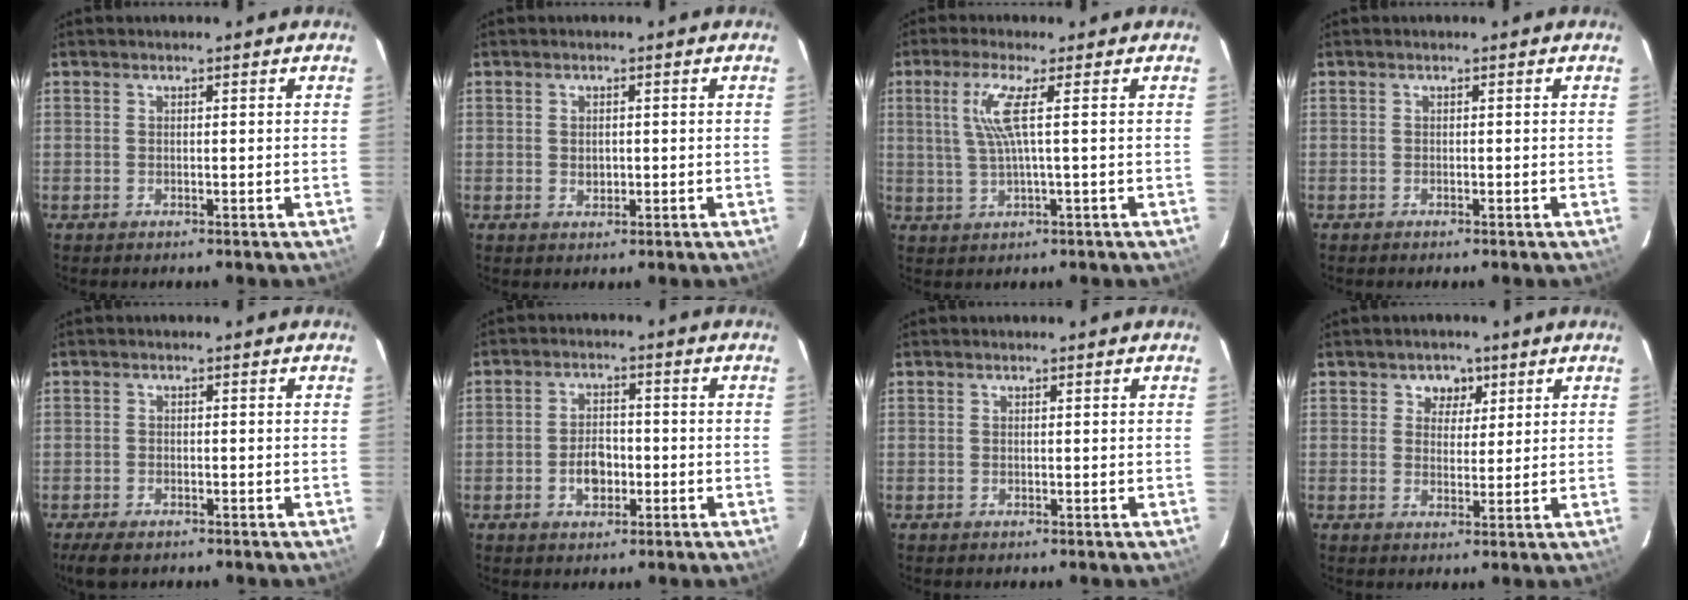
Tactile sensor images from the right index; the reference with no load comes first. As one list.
[{"total": 1.7, "force": [-0.1, 1.4, 0.9], "torque": [-0.012, 0.000, 0.000]}, {"total": 5.5, "force": [1.2, -0.7, 5.3], "torque": [-0.099, 0.001, 0.032]}, {"total": 0.0}, {"total": 4.4, "force": [-3.3, 1.8, 2.3], "torque": [-0.059, -0.014, -0.058]}, {"total": 5.0, "force": [-1.7, 3.2, 3.4], "torque": [-0.065, 0.009, -0.023]}, {"total": 0.0}, {"total": 3.8, "force": [1.8, 3.3, 0.8], "torque": [0.002, 0.004, 0.028]}]